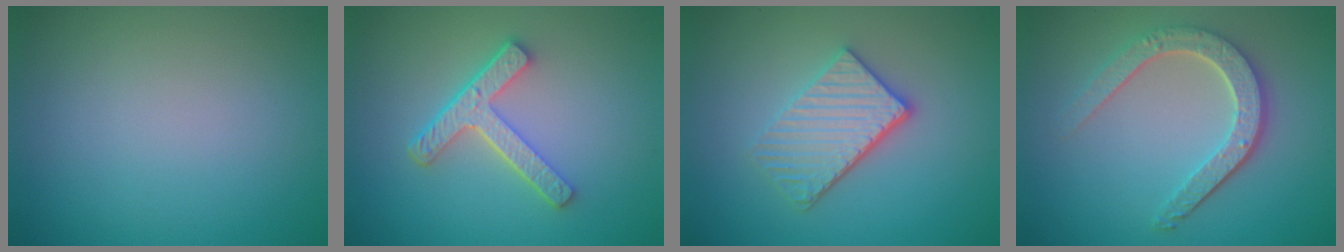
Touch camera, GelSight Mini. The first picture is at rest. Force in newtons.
{"total": 4.5, "press": 3.3, "slide": 3.0}
{"total": 4.1, "press": 3.3, "slide": 2.4}
{"total": 4.6, "press": 3.7, "slide": 2.8}